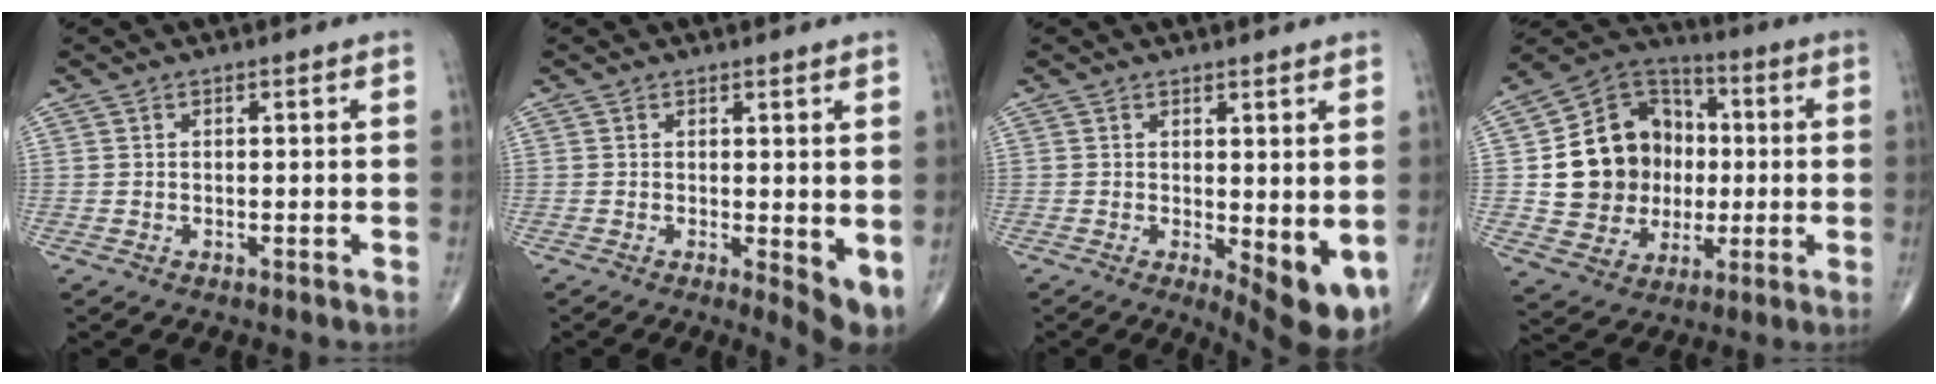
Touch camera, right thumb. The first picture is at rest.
{"total": 5.0, "force": [0.2, 1.7, 4.7], "torque": [-0.060, -0.014, 0.004]}
{"total": 8.3, "force": [-0.7, 3.0, 7.7], "torque": [-0.095, -0.020, -0.002]}
{"total": 18.2, "force": [0.4, 15.7, 9.3], "torque": [-0.110, 0.026, 0.018]}